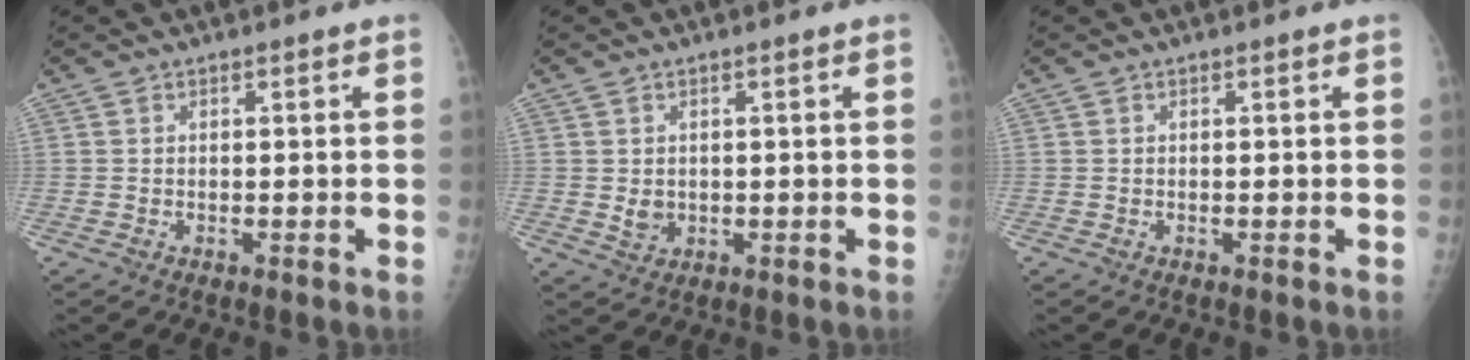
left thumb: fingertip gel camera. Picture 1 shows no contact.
{"total": 2.5, "force": [0.2, 2.1, 1.3], "torque": [-0.015, -0.004, 0.012]}
{"total": 0.0}